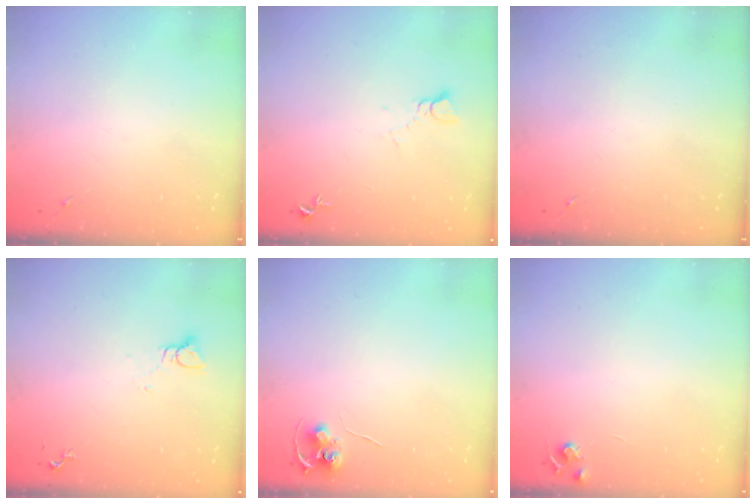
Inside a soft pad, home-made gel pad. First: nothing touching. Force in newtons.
{"total": 3.3, "press": 3.3, "slide": 0.3}
{"total": 0.0}
{"total": 2.8, "press": 2.8, "slide": 0.1}
{"total": 6.9, "press": 6.9, "slide": 0.5}
{"total": 5.2, "press": 5.2, "slide": 0.7}